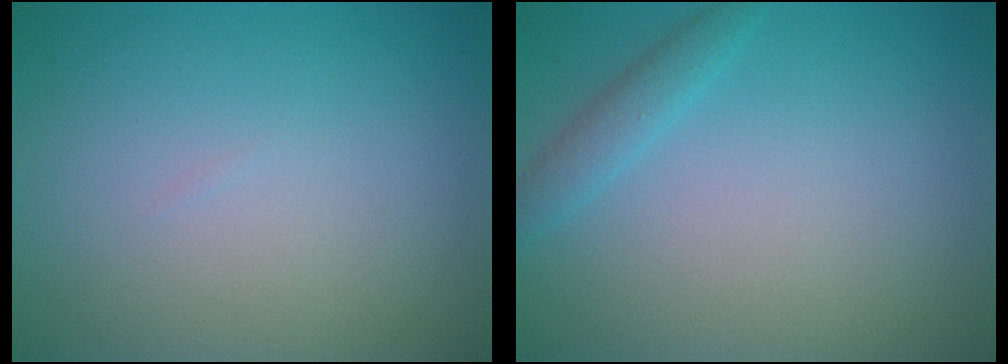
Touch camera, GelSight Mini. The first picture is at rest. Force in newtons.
{"total": 1.5, "press": 1.5, "slide": 0.1}